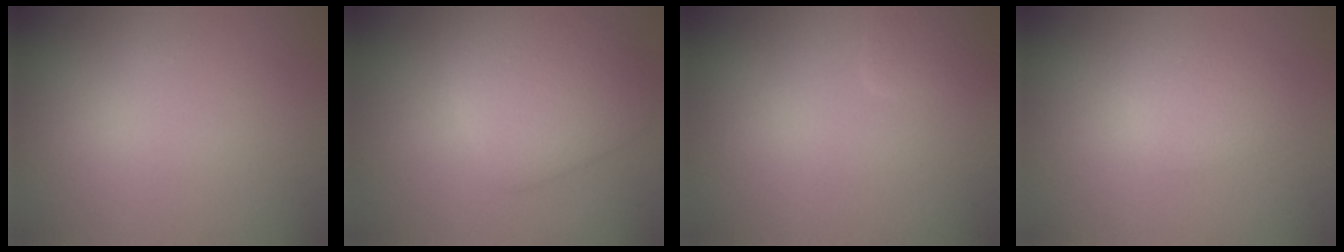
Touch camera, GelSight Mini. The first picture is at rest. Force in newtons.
{"total": 4.5, "press": 4.5, "slide": 0.2}
{"total": 1.4, "press": 1.4, "slide": 0.1}
{"total": 1.6, "press": 1.6, "slide": 0.1}